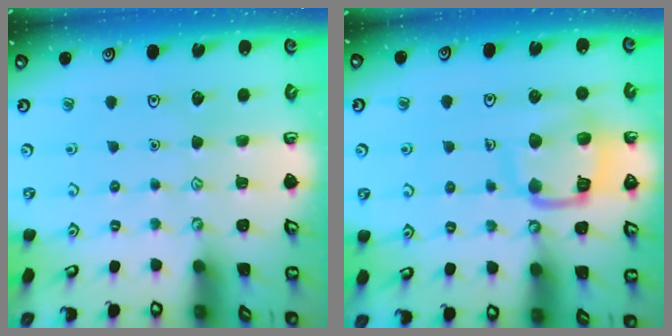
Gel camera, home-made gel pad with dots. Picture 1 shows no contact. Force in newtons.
{"total": 13.2, "press": 13.2, "slide": 1.4}